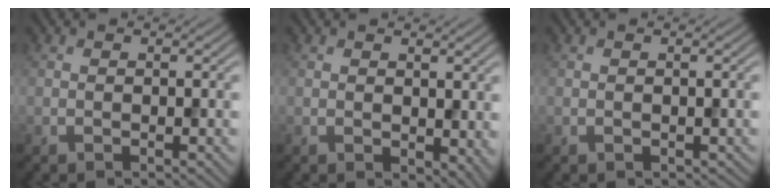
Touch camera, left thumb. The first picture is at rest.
{"total": 3.2, "force": [0.3, 2.2, 2.3], "torque": [-0.036, -0.013, 0.011]}
{"total": 0.0}